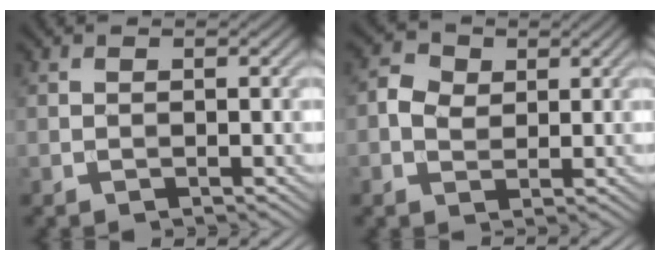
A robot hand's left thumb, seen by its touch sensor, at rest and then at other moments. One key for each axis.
{"total": 3.2, "fx": 0.8, "fy": 2.5, "fz": 1.9, "tx": -0.043, "ty": 0.006, "tz": 0.010}